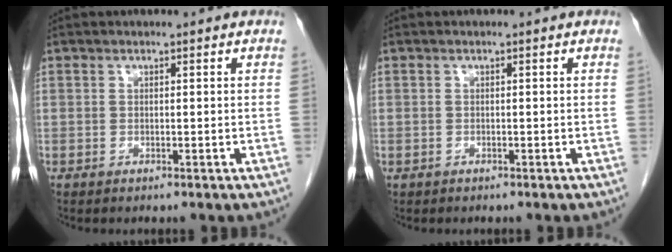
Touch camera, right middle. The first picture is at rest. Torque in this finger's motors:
{"motor_torque": [1.02, -0.89, 0.46, 0.03]}